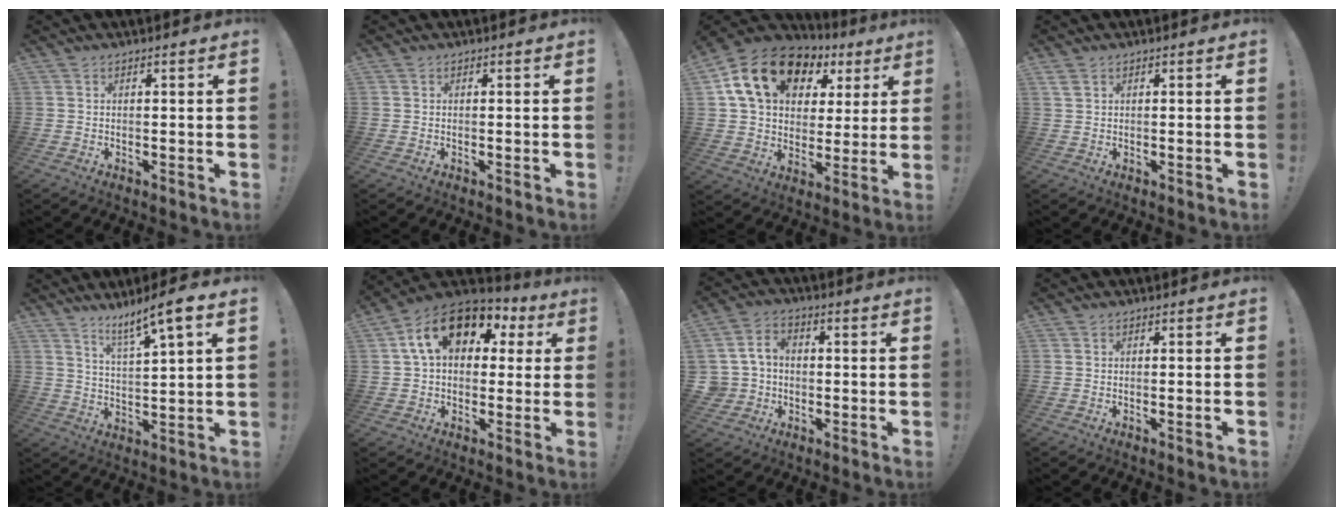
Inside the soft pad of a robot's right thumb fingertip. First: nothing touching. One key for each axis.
{"total": 0.0}
{"total": 19.8, "fx": 9.1, "fy": 13.3, "fz": 11.5, "tx": -0.188, "ty": -0.025, "tz": 0.174}
{"total": 1.6, "fx": 1.0, "fy": 0.8, "fz": 1.1, "tx": -0.029, "ty": 0.004, "tz": 0.020}
{"total": 8.9, "fx": 6.5, "fy": 0.4, "fz": 6.0, "tx": -0.103, "ty": -0.036, "tz": 0.105}
{"total": 16.9, "fx": 6.5, "fy": 10.6, "fz": 11.4, "tx": -0.183, "ty": -0.009, "tz": 0.118}
{"total": 7.1, "fx": -0.7, "fy": 6.7, "fz": 2.2, "tx": -0.043, "ty": 0.014, "tz": -0.010}
{"total": 1.0, "fx": -0.4, "fy": -0.4, "fz": 0.8, "tx": -0.021, "ty": 0.001, "tz": -0.006}